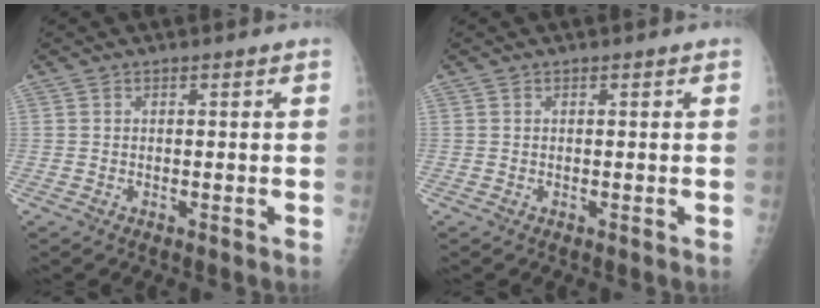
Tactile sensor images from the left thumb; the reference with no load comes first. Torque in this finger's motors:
{"motor_torque": [0.00, 0.00, -0.03, 0.03, 0.00]}